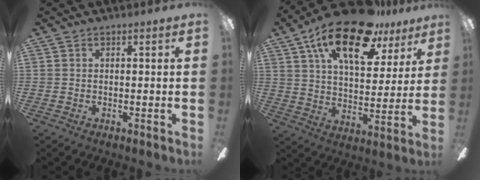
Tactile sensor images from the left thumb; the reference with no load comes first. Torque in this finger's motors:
{"motor_torque": [0.24, 0.41, 1.72, -1.00, 0.38]}